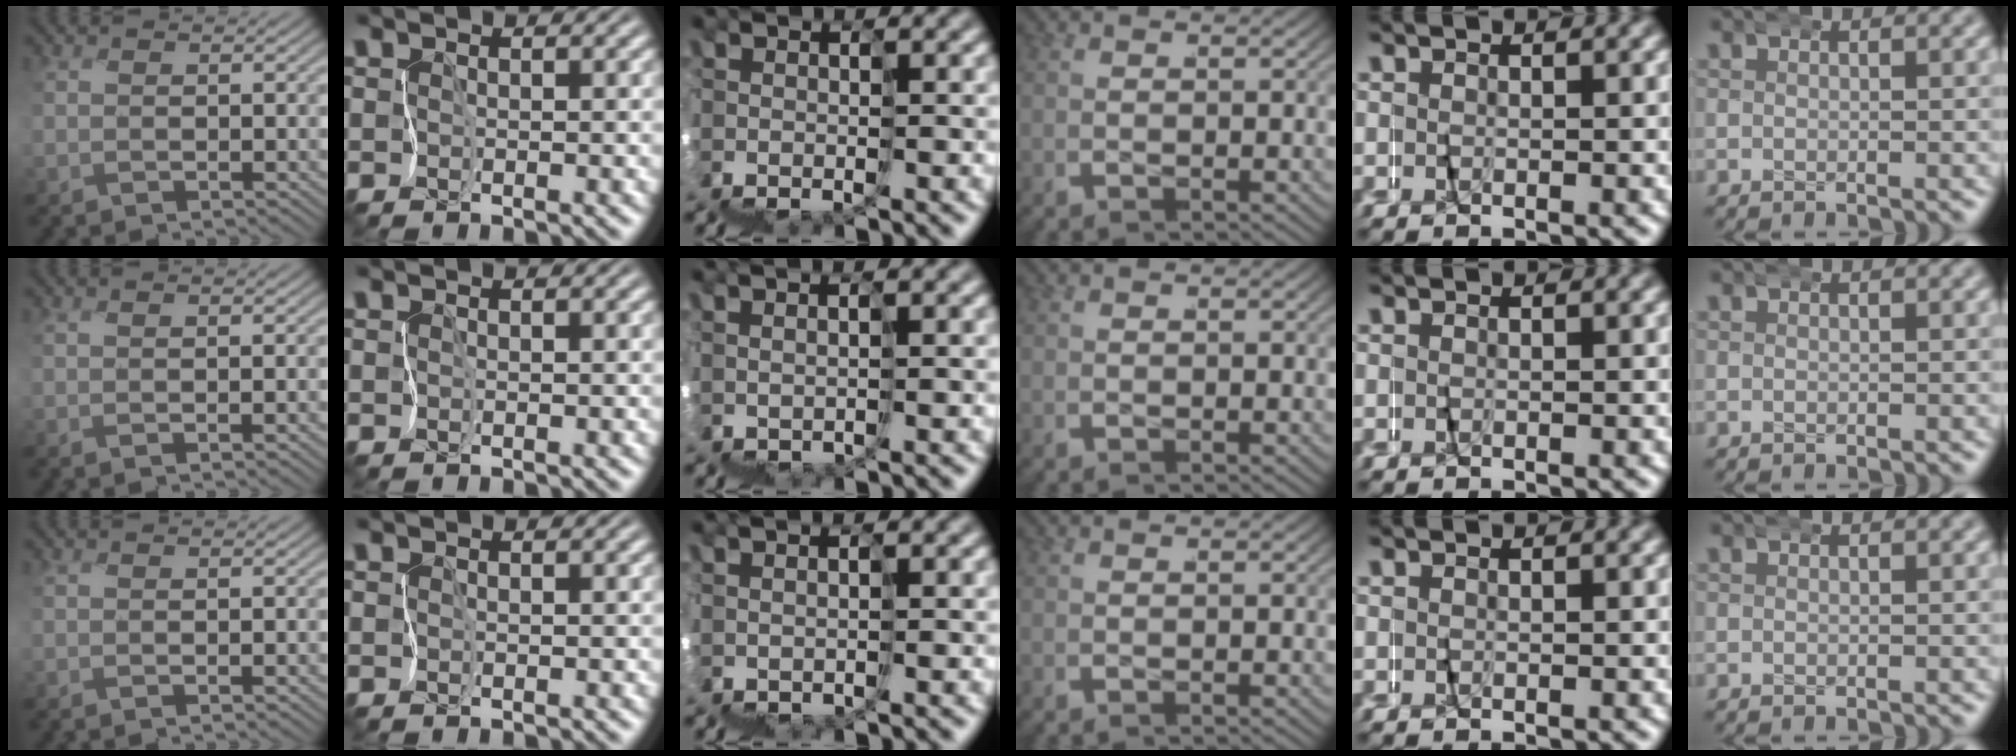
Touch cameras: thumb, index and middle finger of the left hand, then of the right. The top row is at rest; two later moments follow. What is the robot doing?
{"motion": "wrap", "object": "netting"}